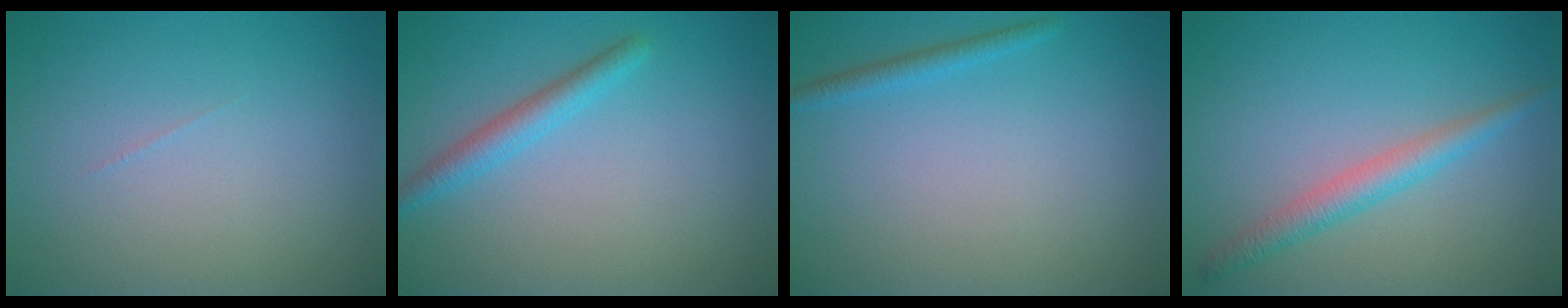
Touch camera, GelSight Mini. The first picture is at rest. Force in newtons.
{"total": 2.3, "press": 2.3, "slide": 0.1}
{"total": 1.3, "press": 1.3, "slide": 0.0}
{"total": 2.6, "press": 2.6, "slide": 0.1}